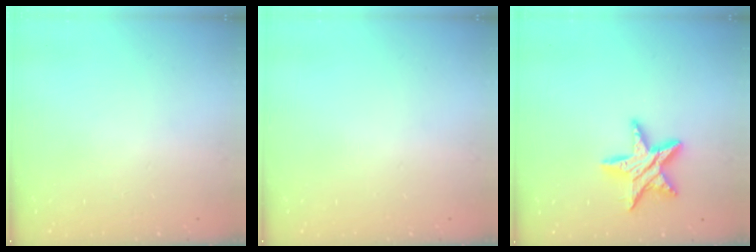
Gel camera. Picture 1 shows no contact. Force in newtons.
{"total": 0.0}
{"total": 12.3, "press": 12.2, "slide": 0.7}